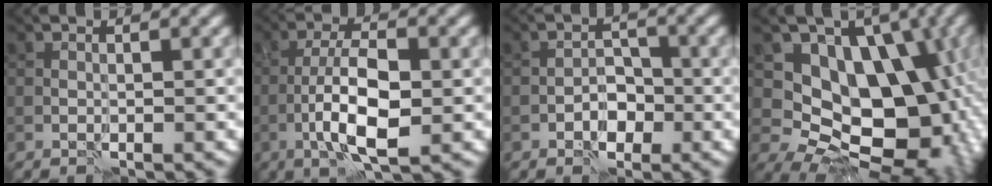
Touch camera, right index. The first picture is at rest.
{"total": 6.4, "force": [-1.8, 2.3, 5.7], "torque": [-0.105, 0.005, -0.037]}
{"total": 2.3, "force": [-1.1, 1.5, 1.3], "torque": [-0.010, 0.009, -0.018]}
{"total": 13.5, "force": [0.6, 9.9, 9.2], "torque": [-0.083, 0.002, 0.005]}